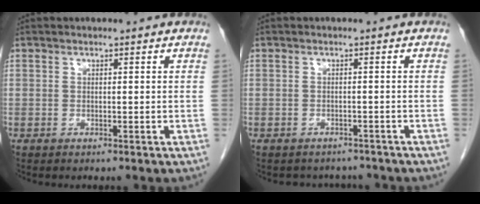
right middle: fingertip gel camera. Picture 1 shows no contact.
{"total": 4.1, "force": [-3.7, 1.8, 0.0], "torque": [-0.001, 0.007, -0.044]}